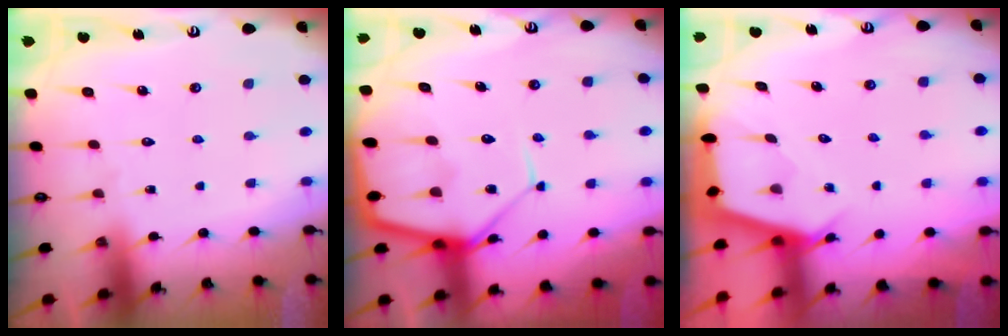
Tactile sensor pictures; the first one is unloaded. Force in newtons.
{"total": 13.8, "press": 13.8, "slide": 1.2}
{"total": 2.8, "press": 2.7, "slide": 0.3}